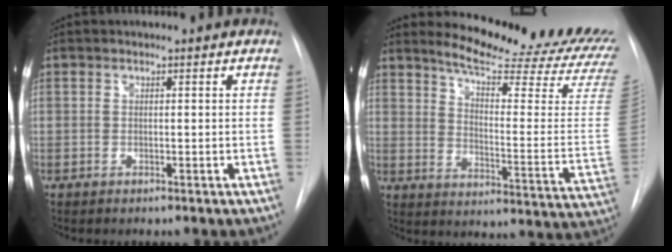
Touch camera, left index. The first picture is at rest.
{"total": 22.6, "force": [20.8, 0.7, 8.9], "torque": [-0.129, -0.127, 0.254]}